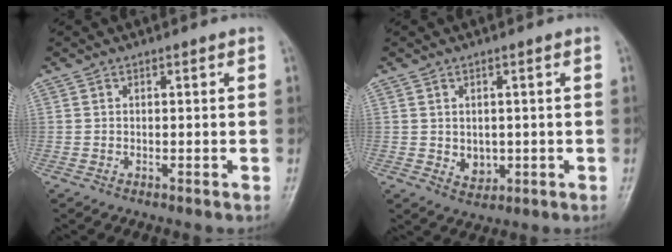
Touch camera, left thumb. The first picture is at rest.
{"total": 3.4, "force": [0.0, 2.7, 2.1], "torque": [-0.019, -0.005, 0.011]}